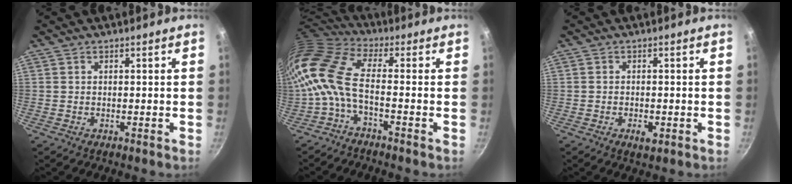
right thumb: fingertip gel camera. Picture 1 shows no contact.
{"total": 12.6, "force": [-2.3, 5.3, 11.2], "torque": [-0.247, 0.027, -0.067]}
{"total": 2.5, "force": [-1.0, 1.3, 1.9], "torque": [-0.034, 0.003, -0.016]}